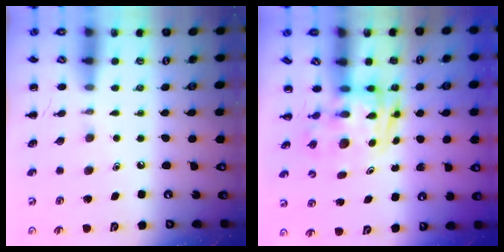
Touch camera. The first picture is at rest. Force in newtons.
{"total": 2.8, "press": 2.8, "slide": 0.5}